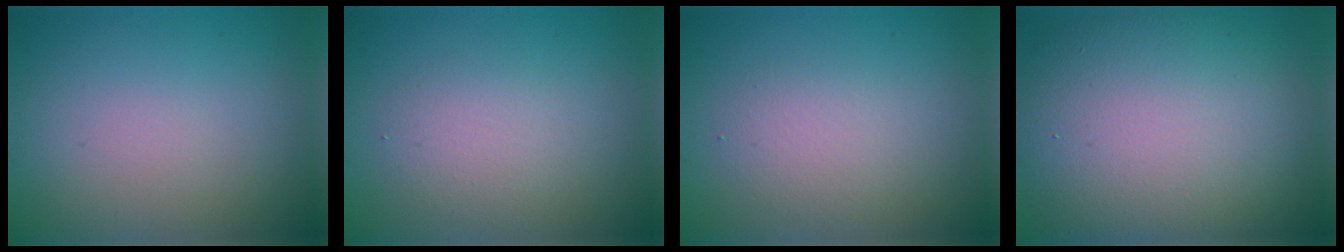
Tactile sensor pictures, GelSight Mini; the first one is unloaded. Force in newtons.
{"total": 2.5, "press": 2.5, "slide": 0.2}
{"total": 2.3, "press": 2.3, "slide": 0.1}
{"total": 12.9, "press": 12.9, "slide": 0.9}